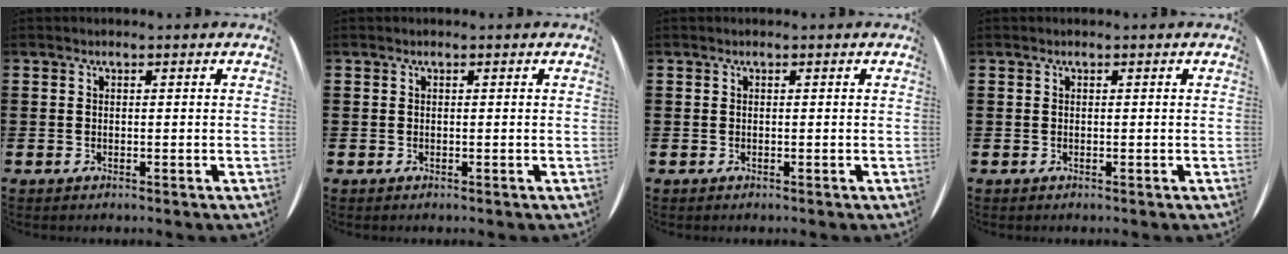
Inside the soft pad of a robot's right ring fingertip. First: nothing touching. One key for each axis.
{"total": 0.0}
{"total": 0.0}
{"total": 0.0}